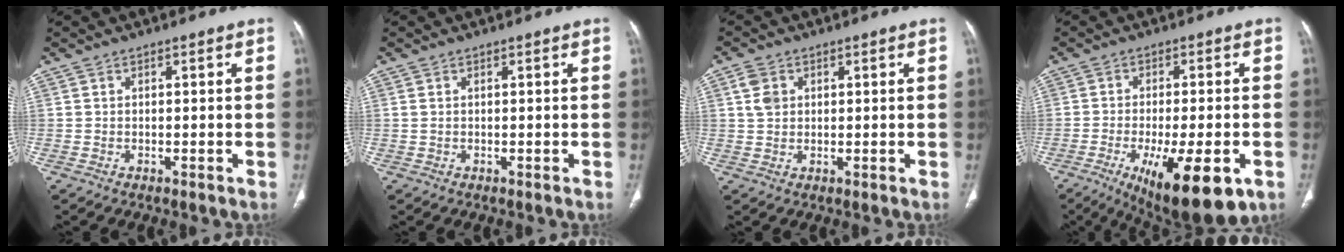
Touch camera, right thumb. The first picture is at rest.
{"total": 0.6, "force": [0.2, 0.3, 0.4], "torque": [-0.013, 0.010, 0.008]}
{"total": 3.7, "force": [1.2, 2.9, 2.0], "torque": [-0.031, 0.001, 0.026]}
{"total": 16.9, "force": [-7.5, 5.5, 14.1], "torque": [-0.194, -0.007, -0.100]}